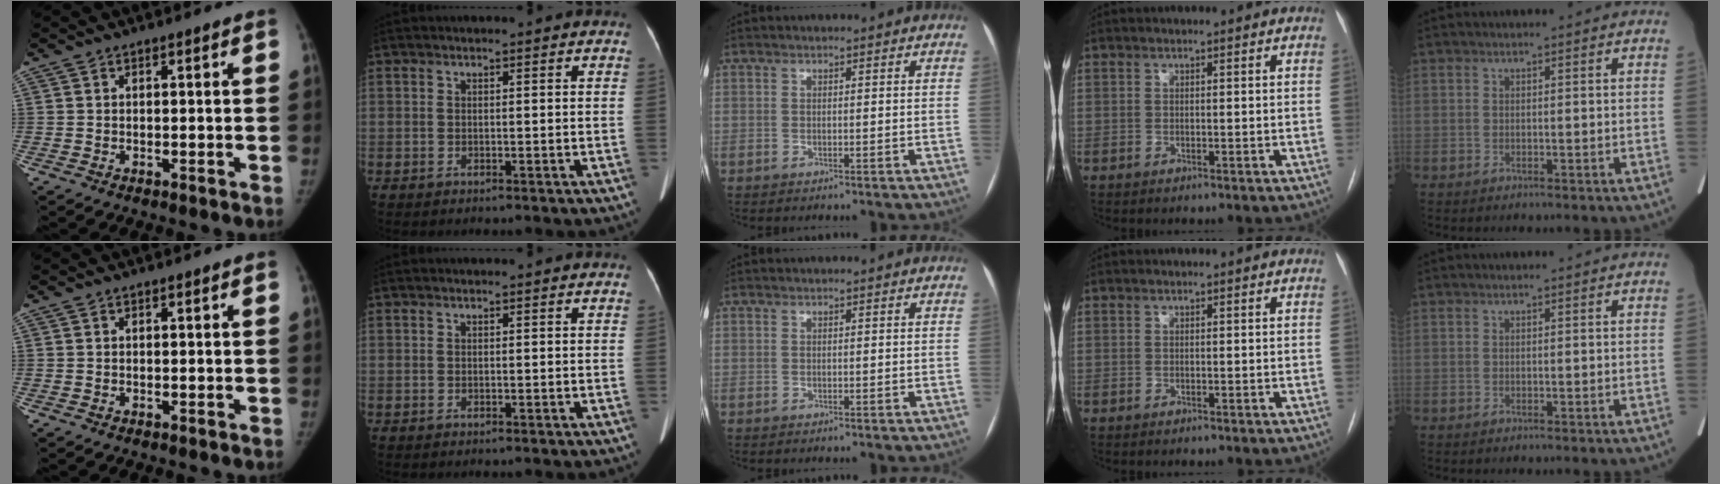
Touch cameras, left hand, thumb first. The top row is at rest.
{}